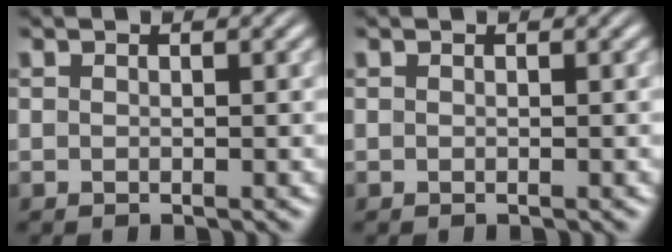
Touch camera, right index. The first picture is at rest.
{"total": 0.0}